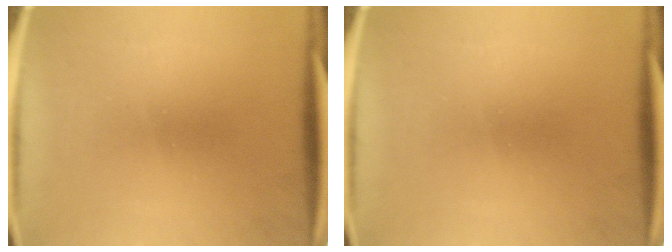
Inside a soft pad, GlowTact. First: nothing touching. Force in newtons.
{"total": 0.0}